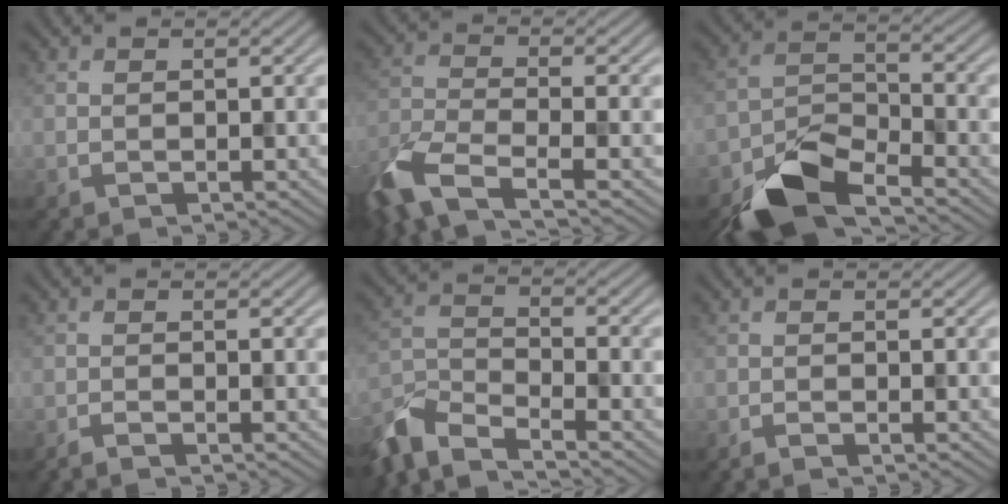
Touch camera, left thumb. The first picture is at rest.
{"total": 9.1, "force": [-5.8, 2.8, 6.4], "torque": [-0.146, -0.022, -0.126]}
{"total": 8.8, "force": [-6.6, 3.2, 5.0], "torque": [-0.089, -0.007, -0.137]}
{"total": 1.4, "force": [-1.0, 0.1, 0.9], "torque": [-0.012, 0.001, -0.026]}
{"total": 7.7, "force": [-6.4, 1.9, 3.7], "torque": [-0.088, -0.015, -0.140]}
{"total": 1.0, "force": [-0.7, 0.1, 0.7], "torque": [-0.010, 0.001, -0.018]}